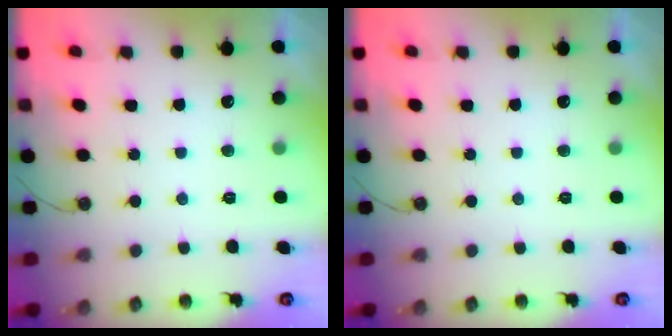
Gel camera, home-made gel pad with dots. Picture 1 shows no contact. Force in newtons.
{"total": 0.0}